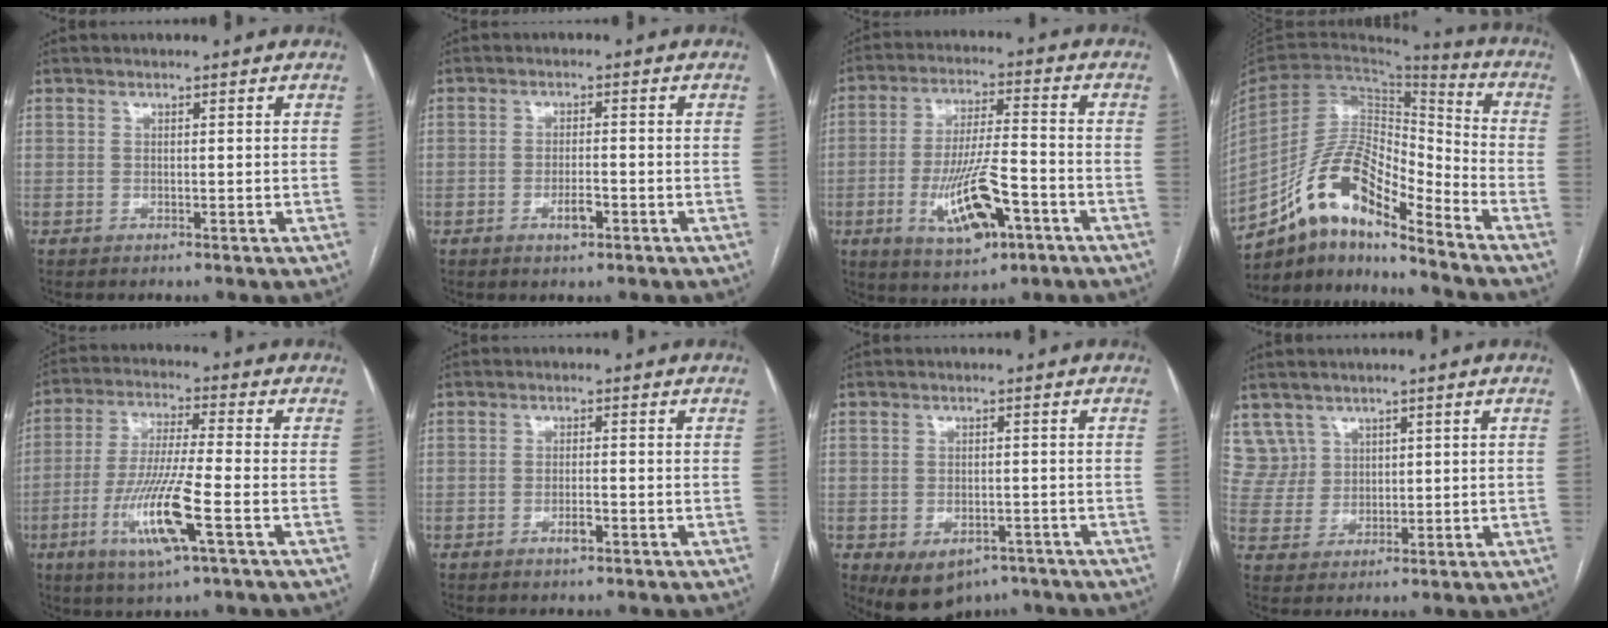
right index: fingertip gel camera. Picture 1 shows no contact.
{"total": 3.0, "force": [-1.5, 1.0, 2.5], "torque": [-0.045, 0.001, -0.023]}
{"total": 12.6, "force": [-4.9, 3.5, 11.0], "torque": [-0.208, -0.004, -0.077]}
{"total": 15.0, "force": [-10.9, 3.9, 9.6], "torque": [-0.181, 0.036, -0.193]}
{"total": 12.7, "force": [-4.6, 0.6, 11.8], "torque": [-0.240, -0.018, -0.085]}
{"total": 2.2, "force": [-1.1, 0.7, 1.8], "torque": [-0.032, 0.001, -0.017]}
{"total": 7.5, "force": [-4.5, 4.9, 3.5], "torque": [-0.054, 0.008, -0.054]}
{"total": 5.8, "force": [3.4, 4.7, -0.3], "torque": [0.008, 0.014, 0.077]}